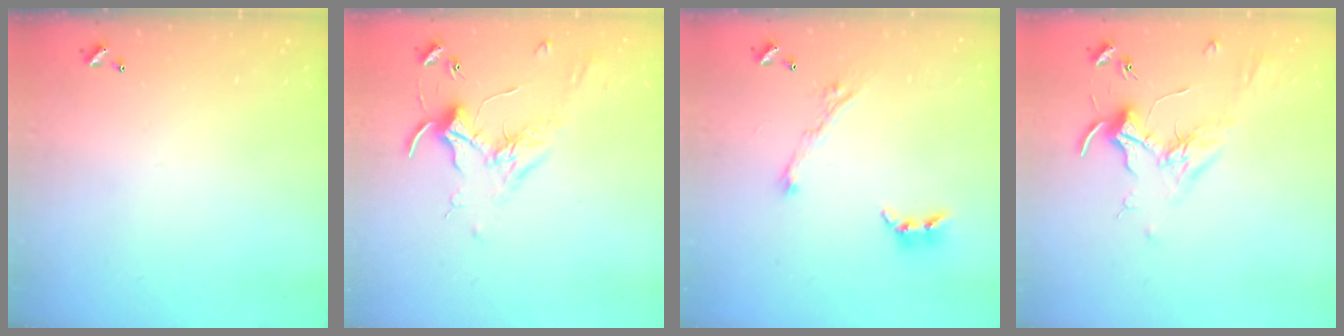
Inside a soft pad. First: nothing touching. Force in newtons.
{"total": 1.7, "press": 1.6, "slide": 0.4}
{"total": 6.8, "press": 6.7, "slide": 1.1}
{"total": 1.7, "press": 1.5, "slide": 0.7}